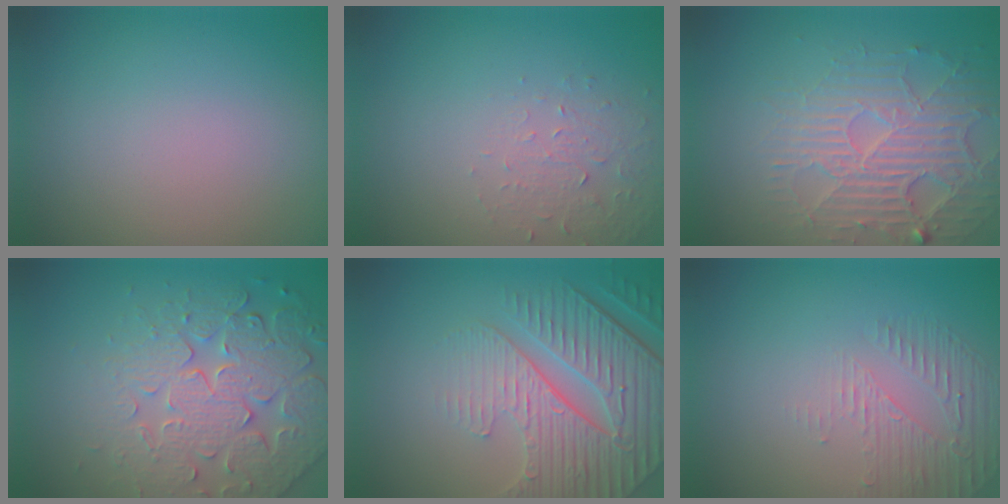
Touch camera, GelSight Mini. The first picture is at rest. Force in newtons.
{"total": 1.4, "press": 0.7, "slide": 1.2}
{"total": 4.6, "press": 4.0, "slide": 2.2}
{"total": 6.4, "press": 5.5, "slide": 3.4}
{"total": 7.4, "press": 5.6, "slide": 4.8}
{"total": 1.7, "press": 0.8, "slide": 1.5}